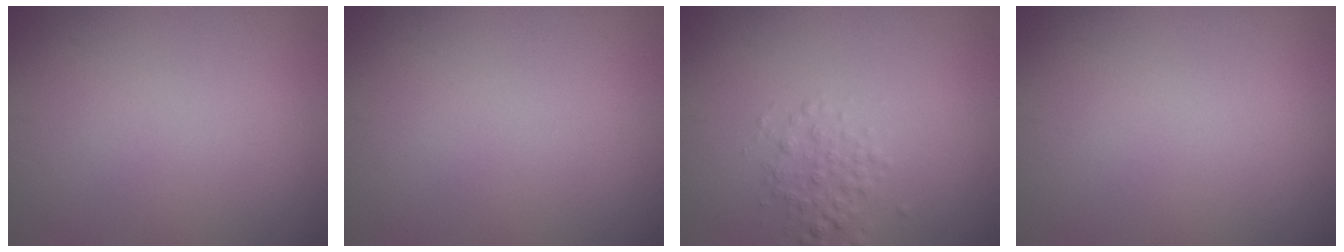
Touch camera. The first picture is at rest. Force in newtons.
{"total": 0.0}
{"total": 2.0, "press": 2.0, "slide": 0.1}
{"total": 0.0}